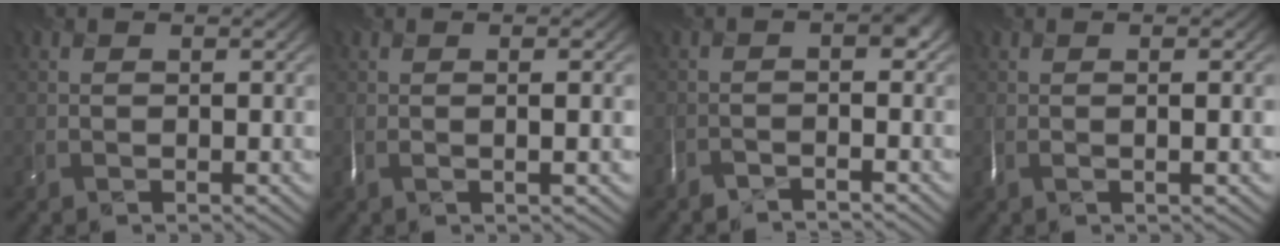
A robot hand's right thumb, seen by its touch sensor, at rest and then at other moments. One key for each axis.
{"total": 2.0, "fx": -0.5, "fy": -0.3, "fz": 2.0, "tx": -0.021, "ty": 0.006, "tz": -0.015}
{"total": 2.5, "fx": -2.4, "fy": -0.4, "fz": 0.6, "tx": 0.005, "ty": 0.000, "tz": -0.051}
{"total": 1.7, "fx": -0.5, "fy": -0.4, "fz": 1.6, "tx": -0.017, "ty": 0.005, "tz": -0.015}